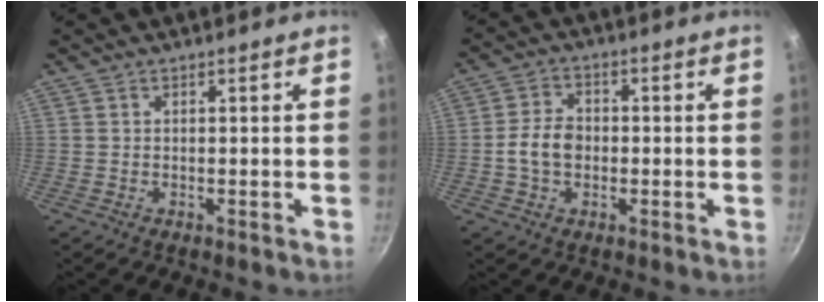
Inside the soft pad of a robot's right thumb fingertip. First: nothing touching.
{"total": 6.2, "force": [-1.0, 4.6, 4.1], "torque": [-0.062, 0.021, -0.024]}